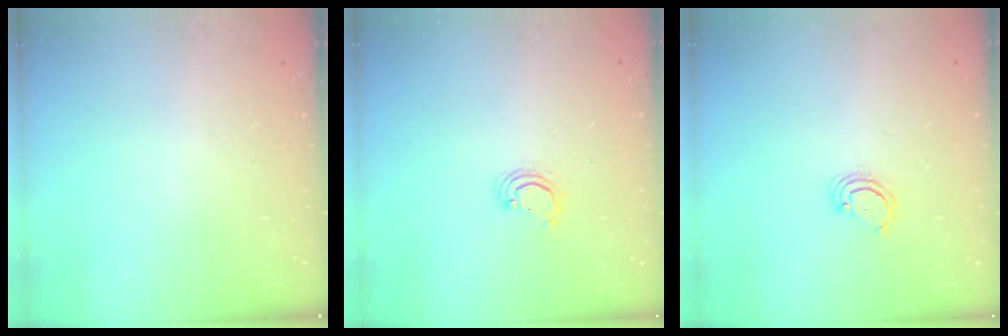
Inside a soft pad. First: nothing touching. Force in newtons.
{"total": 2.7, "press": 2.7, "slide": 0.1}
{"total": 3.0, "press": 3.0, "slide": 0.3}